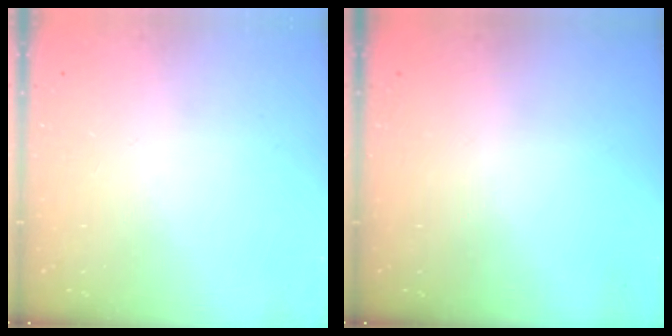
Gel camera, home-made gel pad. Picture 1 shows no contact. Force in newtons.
{"total": 0.0}